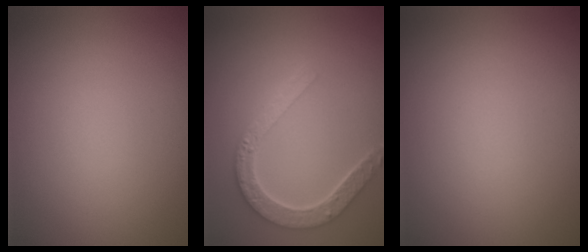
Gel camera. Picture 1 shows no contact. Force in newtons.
{"total": 4.0, "press": 3.5, "slide": 2.1}
{"total": 0.0}